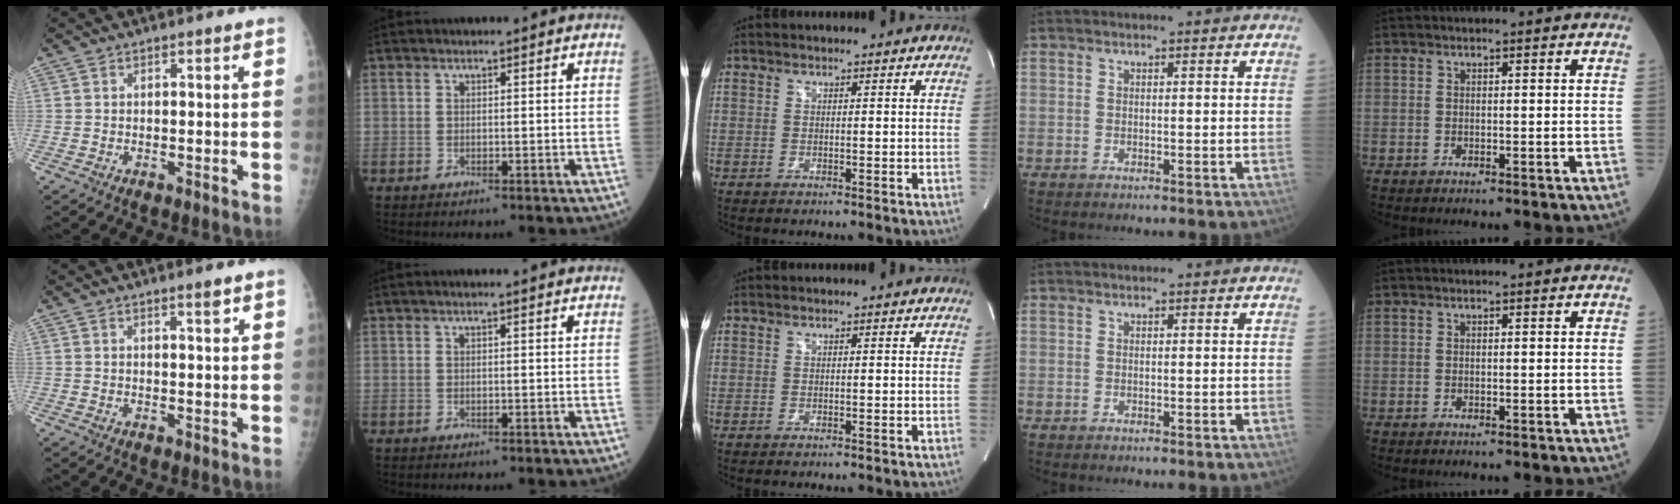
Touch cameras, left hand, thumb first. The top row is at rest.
{"thumb": {"total": 1.8, "force": [1.3, 0.2, 1.2], "torque": [-0.016, -0.009, 0.021]}, "index": {"total": 1.2, "force": [1.0, -0.1, 0.8], "torque": [-0.013, 0.012, 0.015]}}